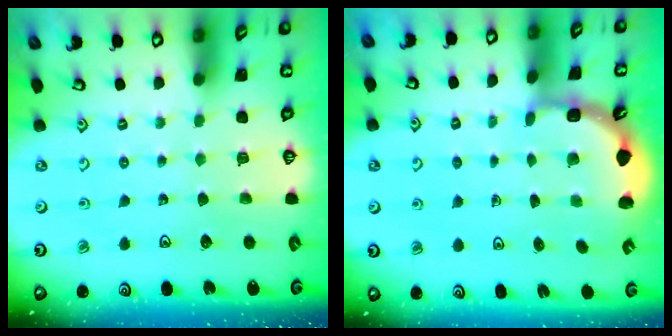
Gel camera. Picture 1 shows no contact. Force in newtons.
{"total": 2.1, "press": 1.9, "slide": 0.9}